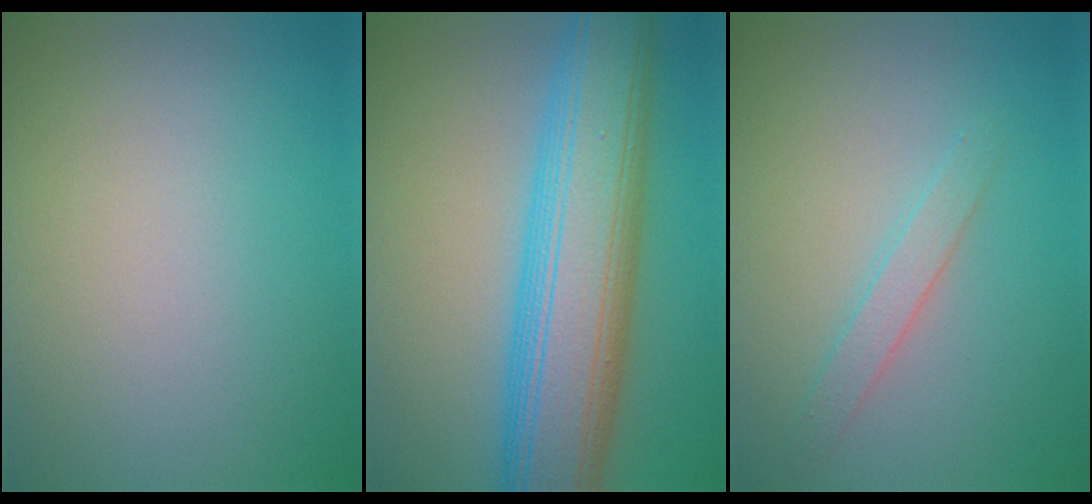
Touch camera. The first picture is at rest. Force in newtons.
{"total": 11.2, "press": 11.2, "slide": 0.4}
{"total": 1.6, "press": 1.6, "slide": 0.0}